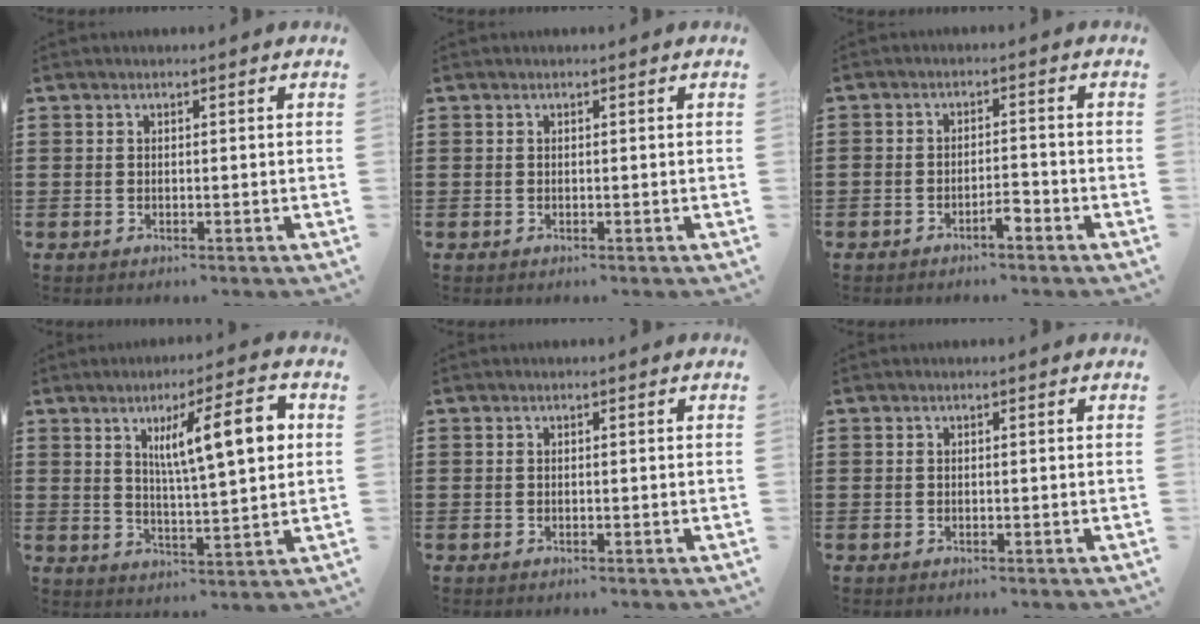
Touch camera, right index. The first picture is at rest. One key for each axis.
{"total": 0.0}
{"total": 2.5, "fx": -2.0, "fy": 0.4, "fz": 1.4, "tx": -0.027, "ty": 0.002, "tz": -0.037}
{"total": 10.9, "fx": 3.6, "fy": 2.3, "fz": 10.0, "tx": -0.171, "ty": 0.000, "tz": 0.053}
{"total": 0.0}
{"total": 0.0}